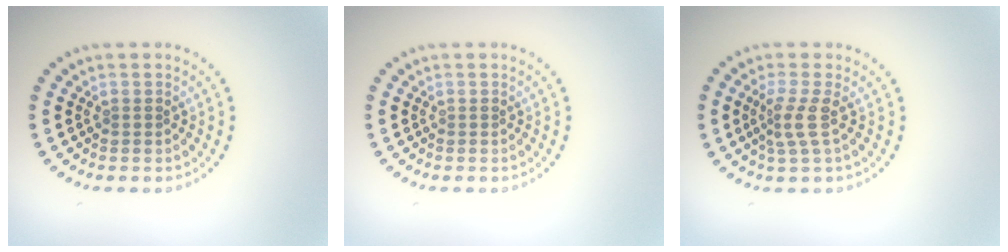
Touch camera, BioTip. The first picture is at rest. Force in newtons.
{"total": 0.0}
{"total": 2.2, "press": 1.6, "slide": 1.5}